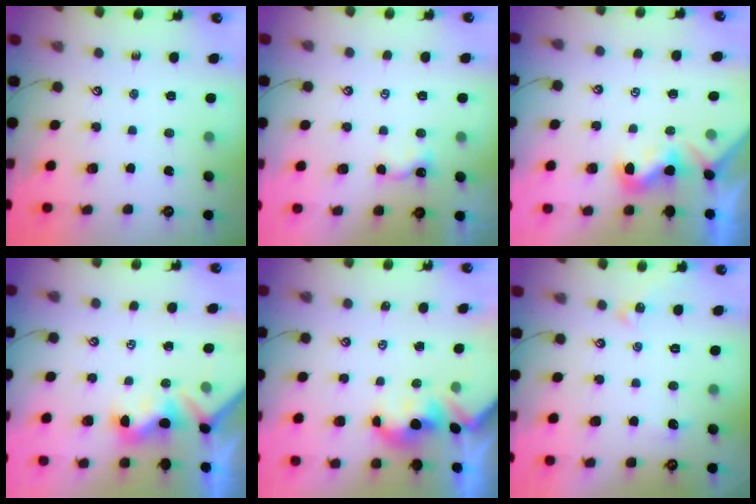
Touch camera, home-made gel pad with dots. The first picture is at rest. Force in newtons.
{"total": 1.3, "press": 1.3, "slide": 0.3}
{"total": 0.9, "press": 0.9, "slide": 0.4}
{"total": 1.2, "press": 1.0, "slide": 0.7}
{"total": 1.6, "press": 1.6, "slide": 0.2}
{"total": 1.1, "press": 1.0, "slide": 0.4}